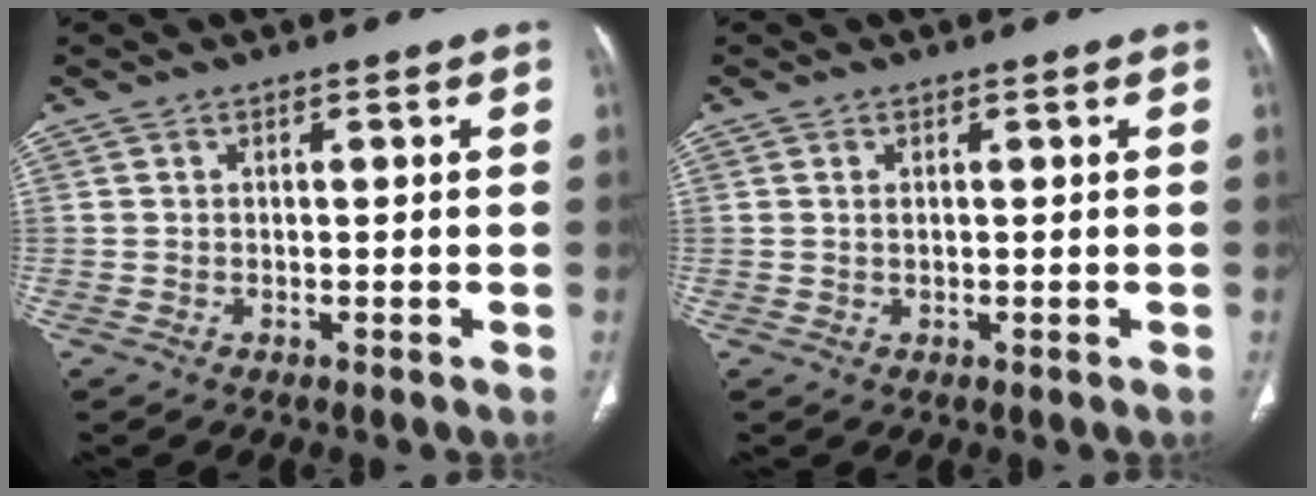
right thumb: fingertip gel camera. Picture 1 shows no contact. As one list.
[{"total": 0.8, "force": [0.3, 0.4, 0.7], "torque": [-0.016, 0.002, 0.009]}]